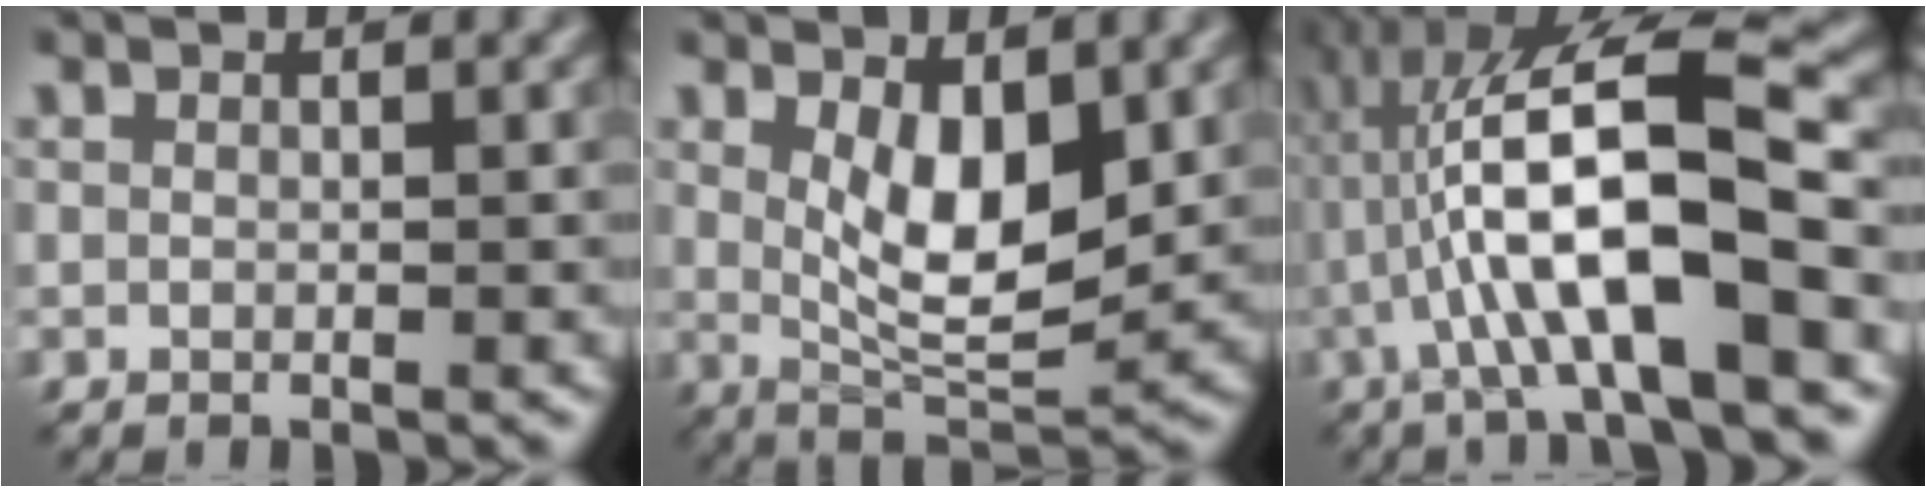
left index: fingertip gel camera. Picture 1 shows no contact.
{"total": 5.9, "force": [1.3, 2.5, 5.2], "torque": [-0.093, -0.015, 0.031]}
{"total": 11.3, "force": [-1.8, 2.4, 10.9], "torque": [-0.191, 0.024, -0.033]}